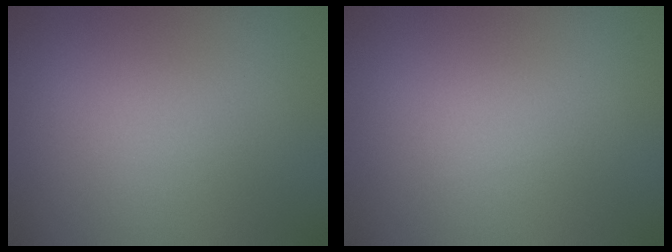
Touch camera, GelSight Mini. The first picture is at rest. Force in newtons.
{"total": 0.0}